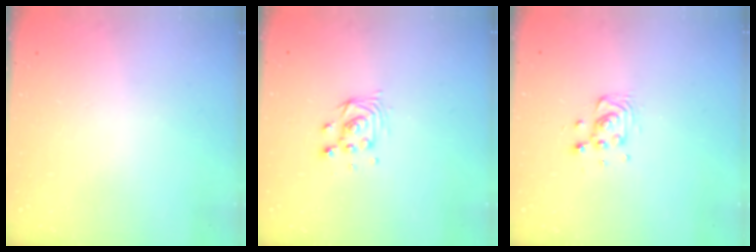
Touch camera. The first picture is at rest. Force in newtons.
{"total": 4.2, "press": 4.2, "slide": 0.3}
{"total": 7.3, "press": 7.1, "slide": 2.0}